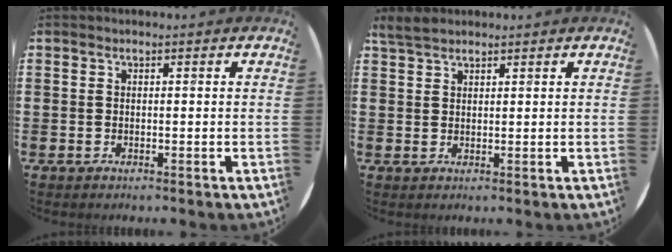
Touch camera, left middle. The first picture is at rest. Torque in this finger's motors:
{"motor_torque": [0.23, -0.20, 0.03, 0.01]}